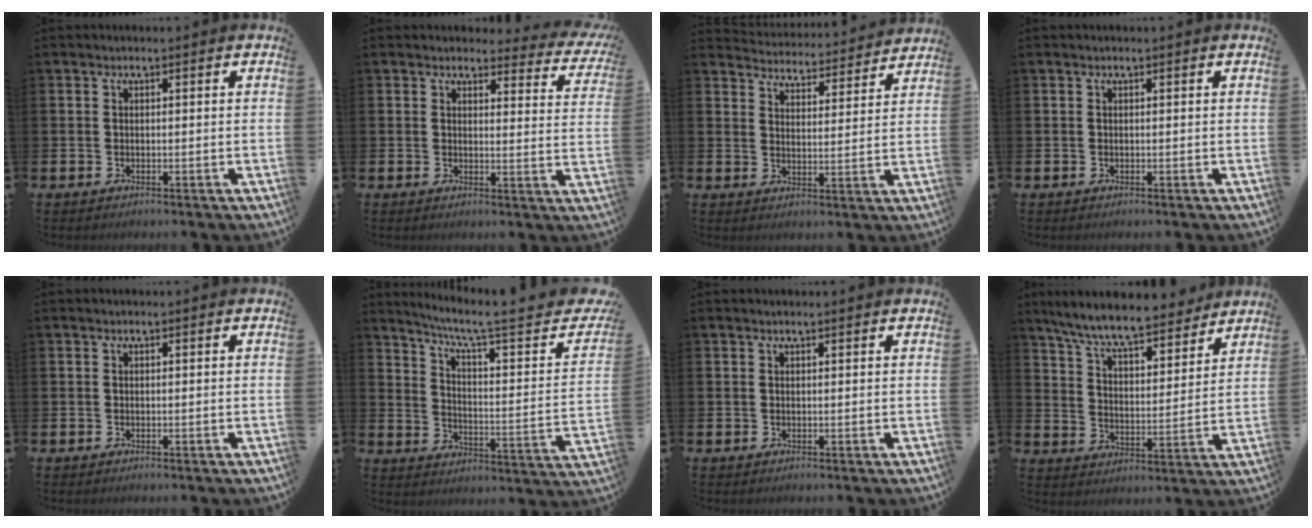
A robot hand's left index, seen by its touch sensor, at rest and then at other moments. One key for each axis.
{"total": 2.9, "fx": 2.6, "fy": 1.2, "fz": 0.1, "tx": 0.001, "ty": -0.025, "tz": 0.038}
{"total": 4.7, "fx": 4.6, "fy": 0.5, "fz": -0.1, "tx": -0.014, "ty": -0.043, "tz": 0.078}
{"total": 0.0}
{"total": 0.0}
{"total": 6.8, "fx": 4.5, "fy": 0.9, "fz": 4.9, "tx": -0.093, "ty": -0.037, "tz": 0.060}
{"total": 0.6, "fx": 0.6, "fy": 0.0, "fz": 0.1, "tx": 0.008, "ty": -0.004, "tz": 0.010}
{"total": 8.9, "fx": 8.2, "fy": 1.3, "fz": 3.3, "tx": -0.092, "ty": -0.051, "tz": 0.143}